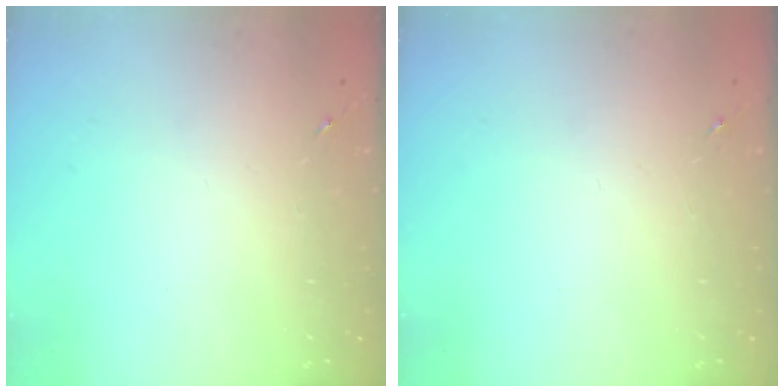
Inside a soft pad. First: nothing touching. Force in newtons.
{"total": 0.0}